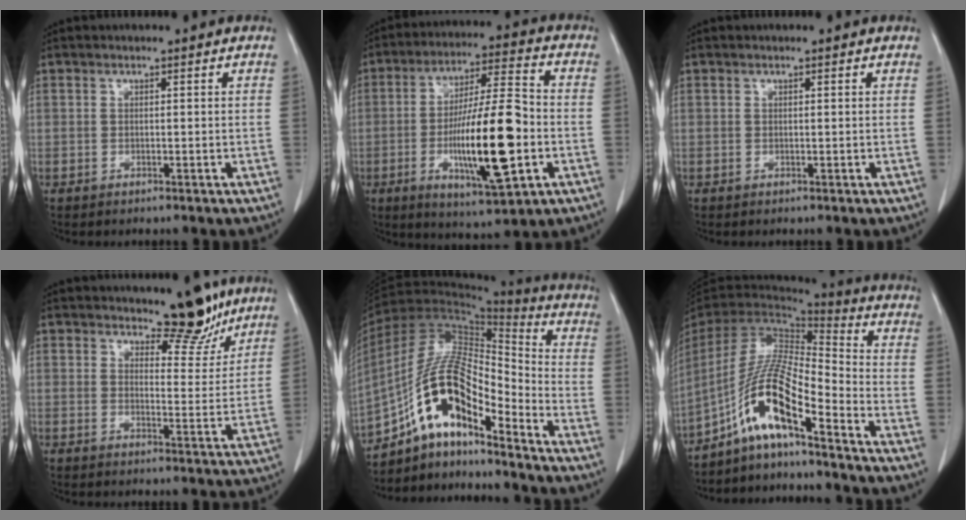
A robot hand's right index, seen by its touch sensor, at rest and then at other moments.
{"total": 17.3, "force": [-3.9, 2.7, 16.6], "torque": [-0.295, -0.004, -0.058]}
{"total": 0.0}
{"total": 6.6, "force": [5.7, 2.1, 2.6], "torque": [-0.020, -0.021, 0.079]}
{"total": 15.2, "force": [-9.5, 4.0, 11.1], "torque": [-0.209, 0.038, -0.167]}
{"total": 11.8, "force": [-7.1, 1.2, 9.4], "torque": [-0.188, 0.007, -0.135]}